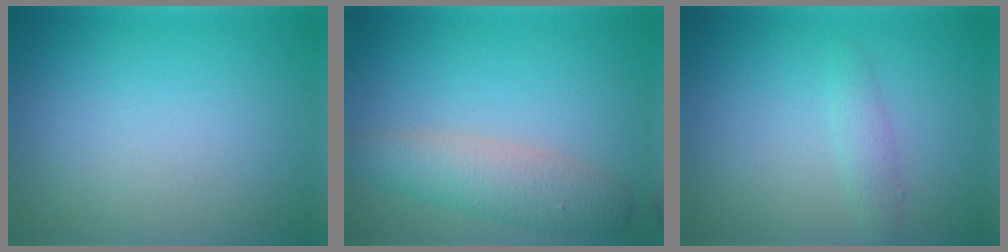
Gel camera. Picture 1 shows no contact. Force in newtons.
{"total": 4.1, "press": 4.1, "slide": 0.2}
{"total": 1.4, "press": 1.4, "slide": 0.0}